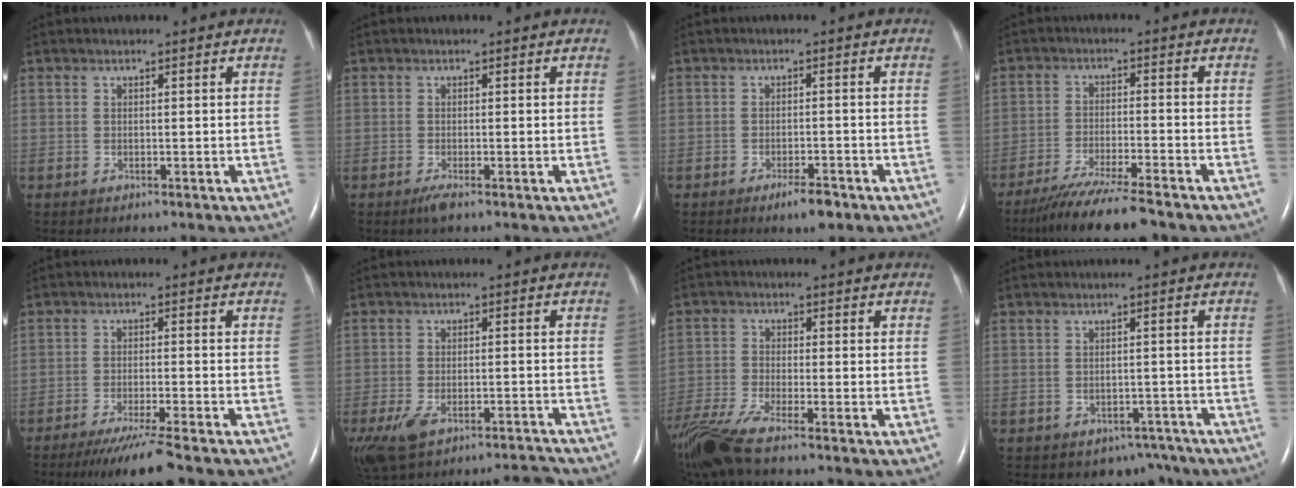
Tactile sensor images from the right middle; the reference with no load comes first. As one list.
[{"total": 1.5, "force": [-1.0, 0.0, 1.1], "torque": [-0.031, -0.007, -0.022]}, {"total": 3.5, "force": [-2.5, 0.8, 2.4], "torque": [-0.042, -0.002, -0.038]}, {"total": 10.0, "force": [-8.4, 0.0, 5.4], "torque": [-0.091, -0.031, -0.140]}, {"total": 7.6, "force": [-6.0, -0.8, 4.6], "torque": [-0.074, -0.024, -0.100]}, {"total": 8.2, "force": [-7.0, 1.5, 4.1], "torque": [-0.083, 0.002, -0.119]}, {"total": 9.0, "force": [-7.3, 0.0, 5.2], "torque": [-0.116, -0.024, -0.139]}, {"total": 4.6, "force": [-3.6, 2.8, 0.3], "torque": [0.009, 0.017, -0.042]}]